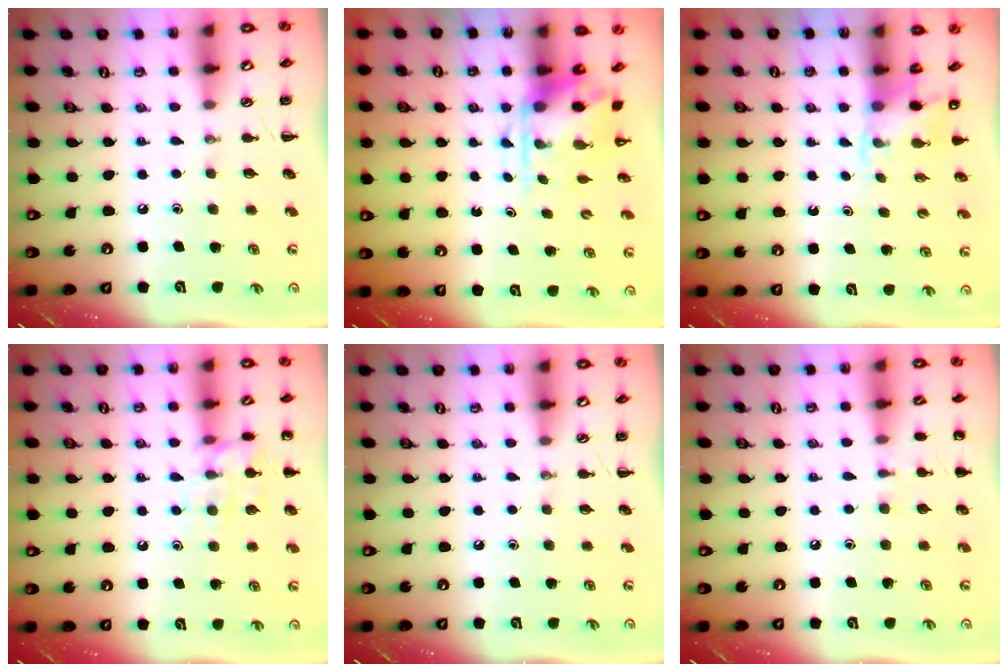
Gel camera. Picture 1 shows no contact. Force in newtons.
{"total": 3.9, "press": 3.8, "slide": 0.9}
{"total": 2.5, "press": 2.3, "slide": 1.0}
{"total": 11.0, "press": 11.0, "slide": 0.6}
{"total": 0.0}
{"total": 4.8, "press": 4.5, "slide": 1.5}